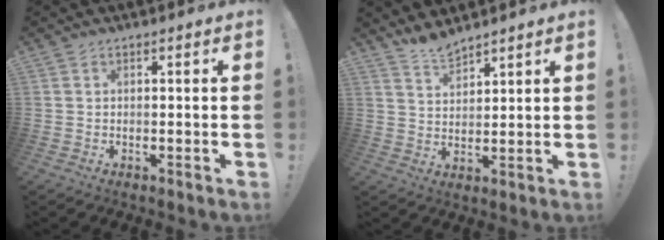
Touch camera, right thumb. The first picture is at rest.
{"total": 5.6, "force": [5.4, 1.1, 1.3], "torque": [-0.028, -0.032, 0.098]}